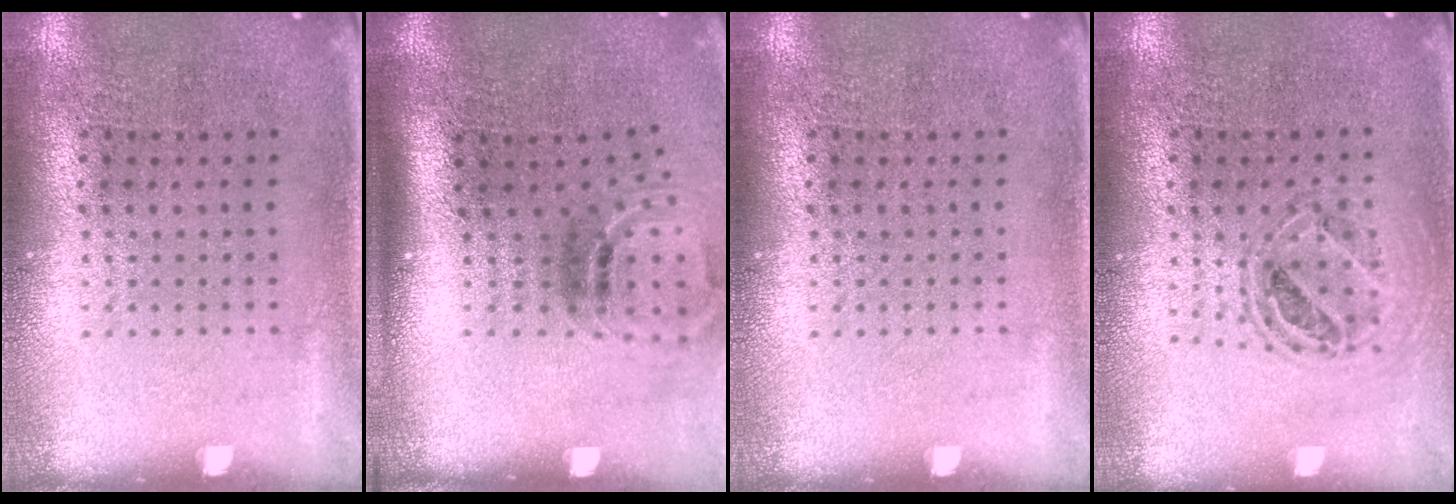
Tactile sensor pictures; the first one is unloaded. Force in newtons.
{"total": 1.9, "press": 1.1, "slide": 1.5}
{"total": 0.0}
{"total": 0.8, "press": 0.8, "slide": 0.1}